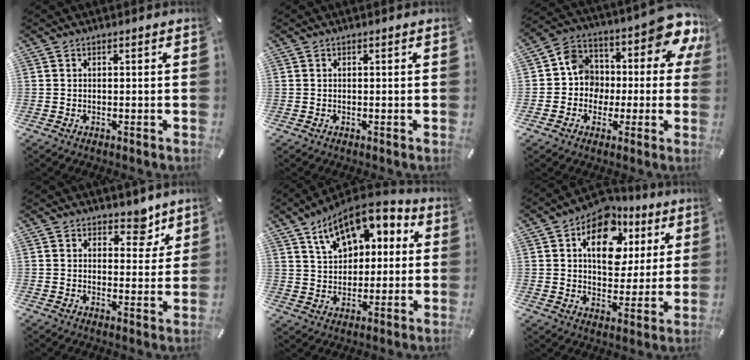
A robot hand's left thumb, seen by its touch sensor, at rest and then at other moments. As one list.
[{"total": 0.0}, {"total": 12.6, "force": [3.0, 10.4, 6.5], "torque": [-0.110, -0.034, 0.056]}, {"total": 6.6, "force": [4.9, 3.8, 2.1], "torque": [0.004, -0.036, 0.078]}, {"total": 12.5, "force": [6.8, 8.3, 6.4], "torque": [-0.109, -0.025, 0.126]}, {"total": 14.9, "force": [6.1, 10.4, 8.7], "torque": [-0.122, -0.019, 0.107]}]